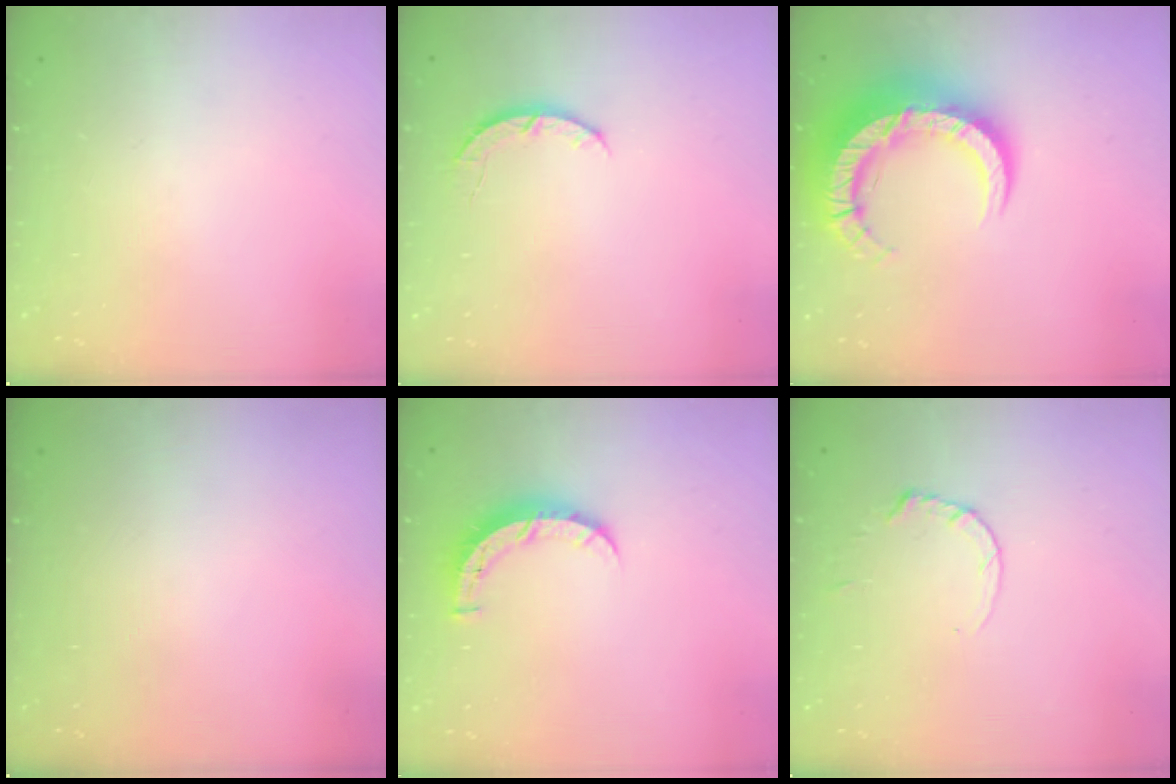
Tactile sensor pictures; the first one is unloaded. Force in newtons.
{"total": 3.8, "press": 3.7, "slide": 0.7}
{"total": 15.2, "press": 15.1, "slide": 1.6}
{"total": 0.0}
{"total": 6.7, "press": 6.7, "slide": 0.6}
{"total": 1.8, "press": 1.7, "slide": 0.2}